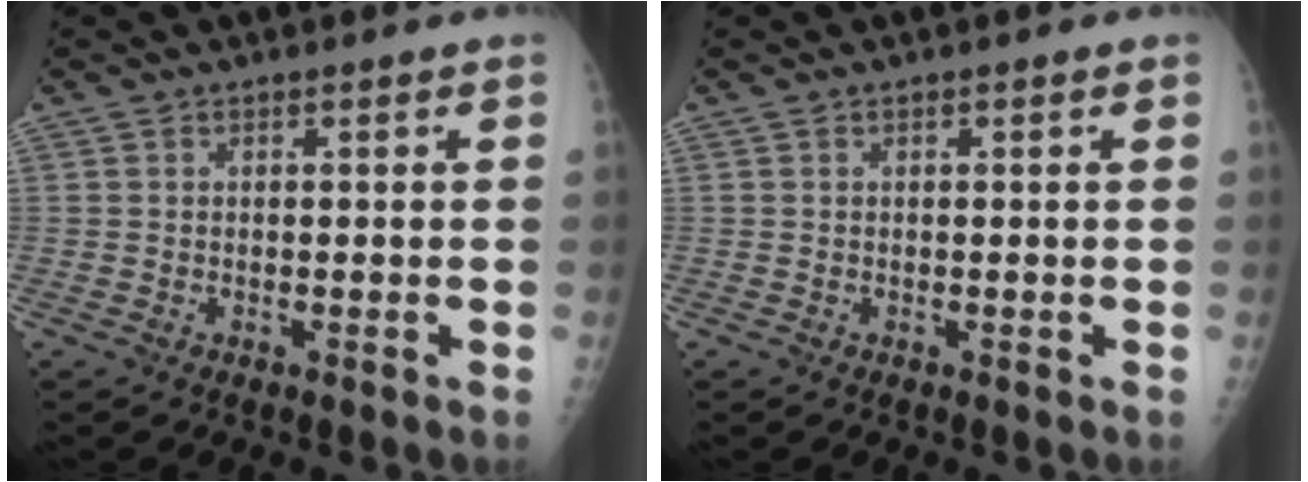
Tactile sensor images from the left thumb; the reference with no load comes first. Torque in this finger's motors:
{"motor_torque": [-0.04, 0.08, 0.15, 0.08, 0.00]}